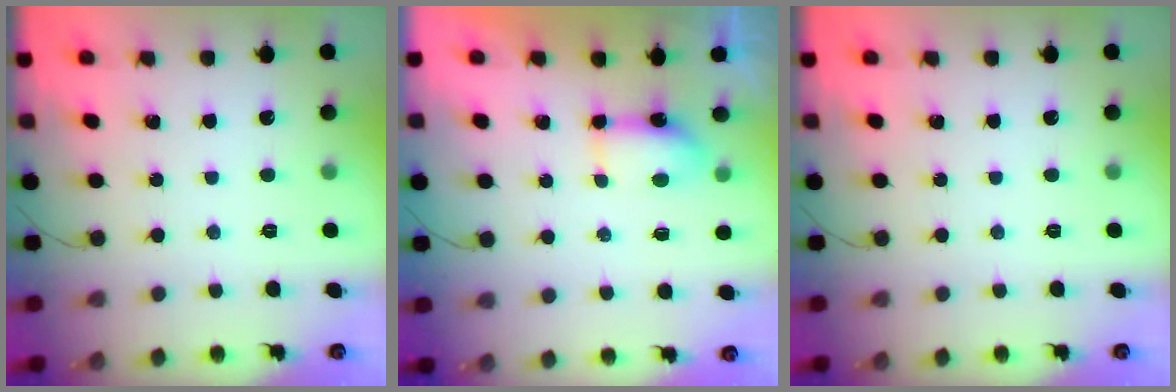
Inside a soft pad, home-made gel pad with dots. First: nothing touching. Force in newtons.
{"total": 9.3, "press": 6.1, "slide": 7.1}
{"total": 0.0}